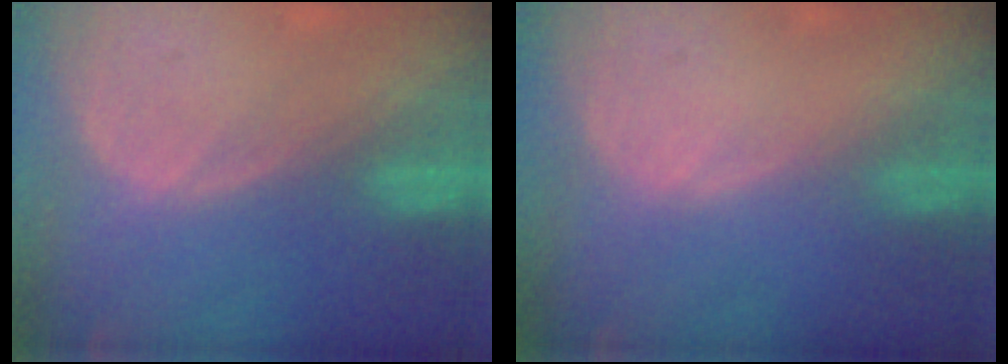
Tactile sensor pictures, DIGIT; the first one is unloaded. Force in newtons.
{"total": 0.0}